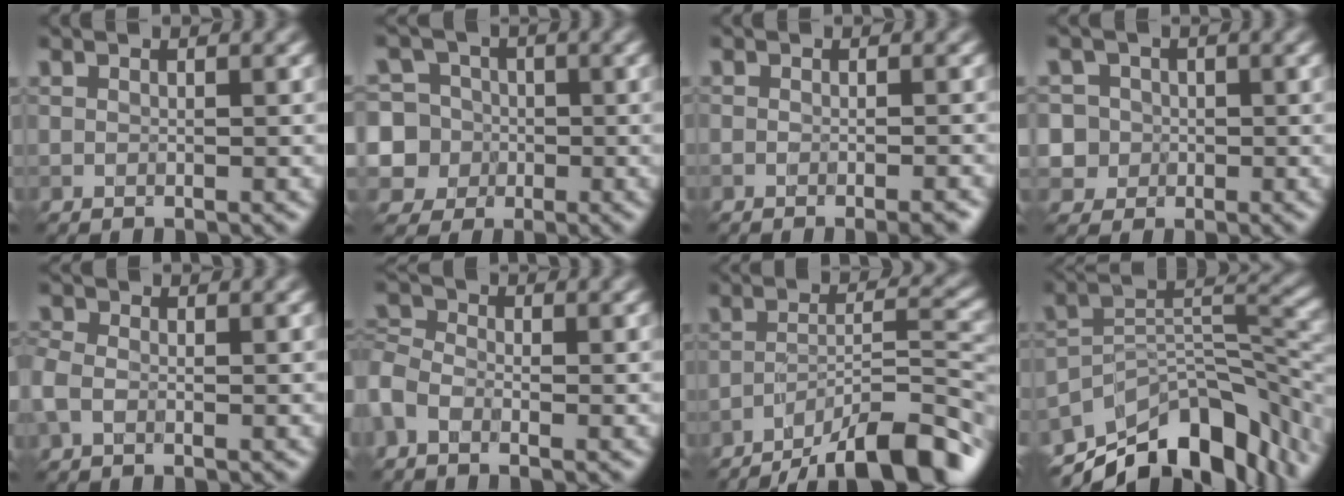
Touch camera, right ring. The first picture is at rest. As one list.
[{"total": 9.1, "force": [-1.5, 8.8, 2.1], "torque": [-0.063, 0.009, -0.043]}, {"total": 2.5, "force": [-1.3, 0.8, 1.9], "torque": [-0.009, 0.003, -0.013]}, {"total": 5.3, "force": [-0.1, 5.1, 1.4], "torque": [-0.020, 0.027, -0.016]}, {"total": 2.2, "force": [-0.7, 1.5, 1.4], "torque": [-0.039, 0.003, -0.024]}, {"total": 2.3, "force": [-1.2, 1.3, 1.5], "torque": [-0.038, 0.001, -0.039]}, {"total": 12.4, "force": [-9.5, 3.0, 7.4], "torque": [-0.114, 0.011, -0.150]}, {"total": 13.0, "force": [-9.1, 5.5, 7.6], "torque": [-0.126, 0.007, -0.153]}]